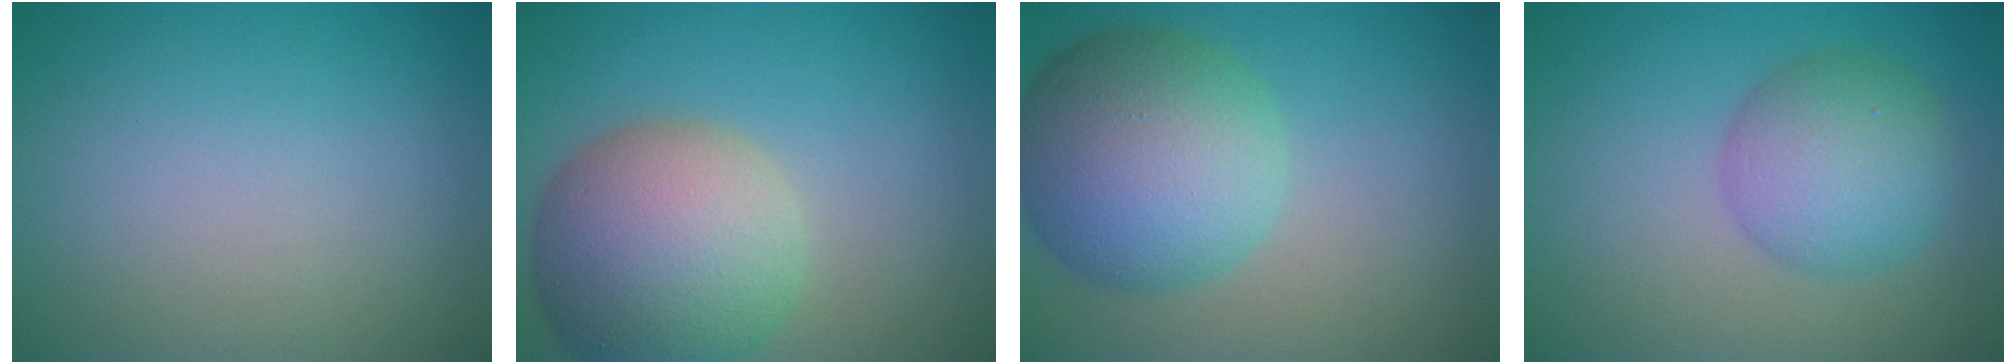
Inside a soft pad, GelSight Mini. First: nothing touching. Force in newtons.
{"total": 10.1, "press": 10.1, "slide": 0.9}
{"total": 9.9, "press": 9.8, "slide": 0.5}
{"total": 5.5, "press": 5.5, "slide": 0.1}